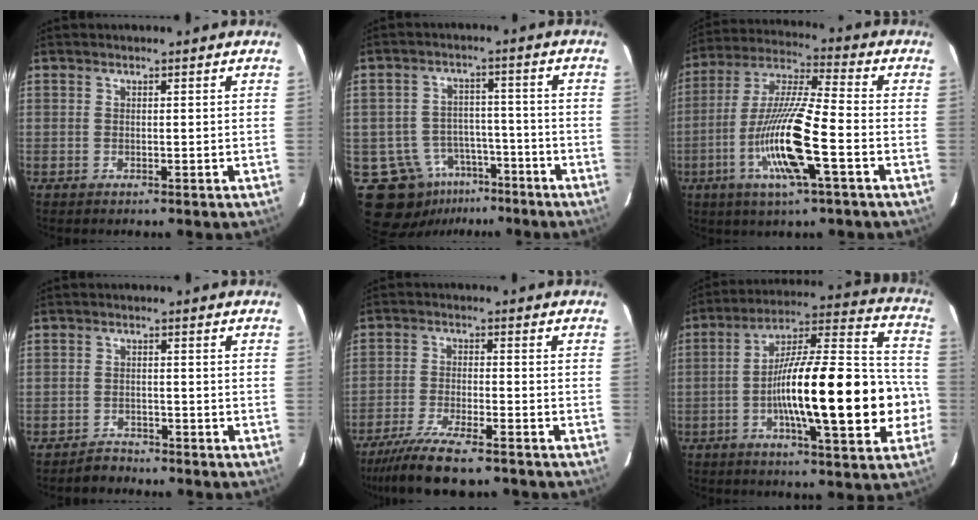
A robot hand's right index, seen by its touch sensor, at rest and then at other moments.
{"total": 11.7, "force": [-6.8, 9.0, 2.9], "torque": [-0.051, 0.032, -0.096]}
{"total": 14.9, "force": [-4.9, 0.7, 14.1], "torque": [-0.284, -0.009, -0.093]}
{"total": 2.1, "force": [-1.9, 0.8, -0.4], "torque": [0.007, -0.001, -0.033]}
{"total": 10.4, "force": [-8.7, 0.8, 5.6], "torque": [-0.092, -0.028, -0.144]}
{"total": 23.6, "force": [-4.6, 3.9, 22.8], "torque": [-0.326, 0.022, -0.069]}